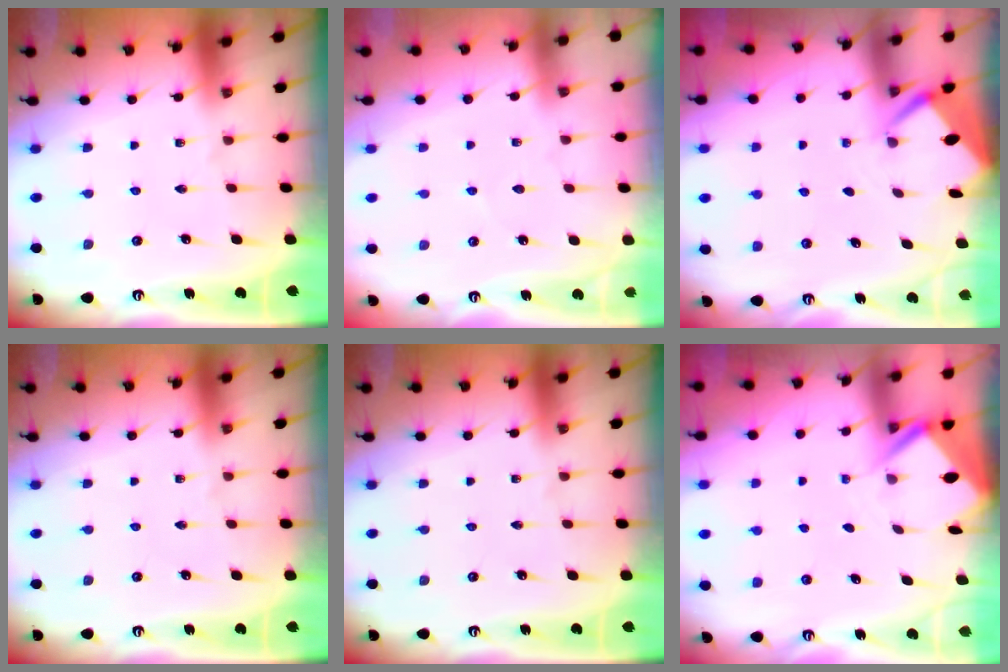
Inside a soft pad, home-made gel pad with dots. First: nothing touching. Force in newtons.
{"total": 2.4, "press": 2.4, "slide": 0.3}
{"total": 2.6, "press": 2.6, "slide": 0.1}
{"total": 0.0}
{"total": 0.0}
{"total": 3.1, "press": 3.1, "slide": 0.3}